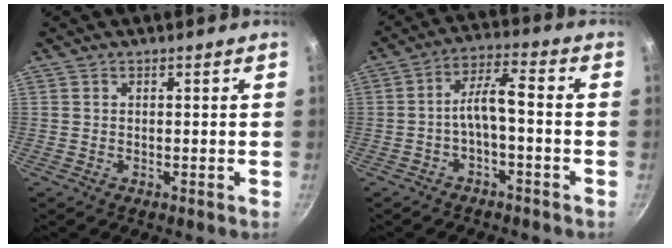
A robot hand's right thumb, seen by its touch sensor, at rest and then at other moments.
{"total": 6.4, "force": [-2.2, 2.0, 5.7], "torque": [-0.114, 0.041, -0.040]}